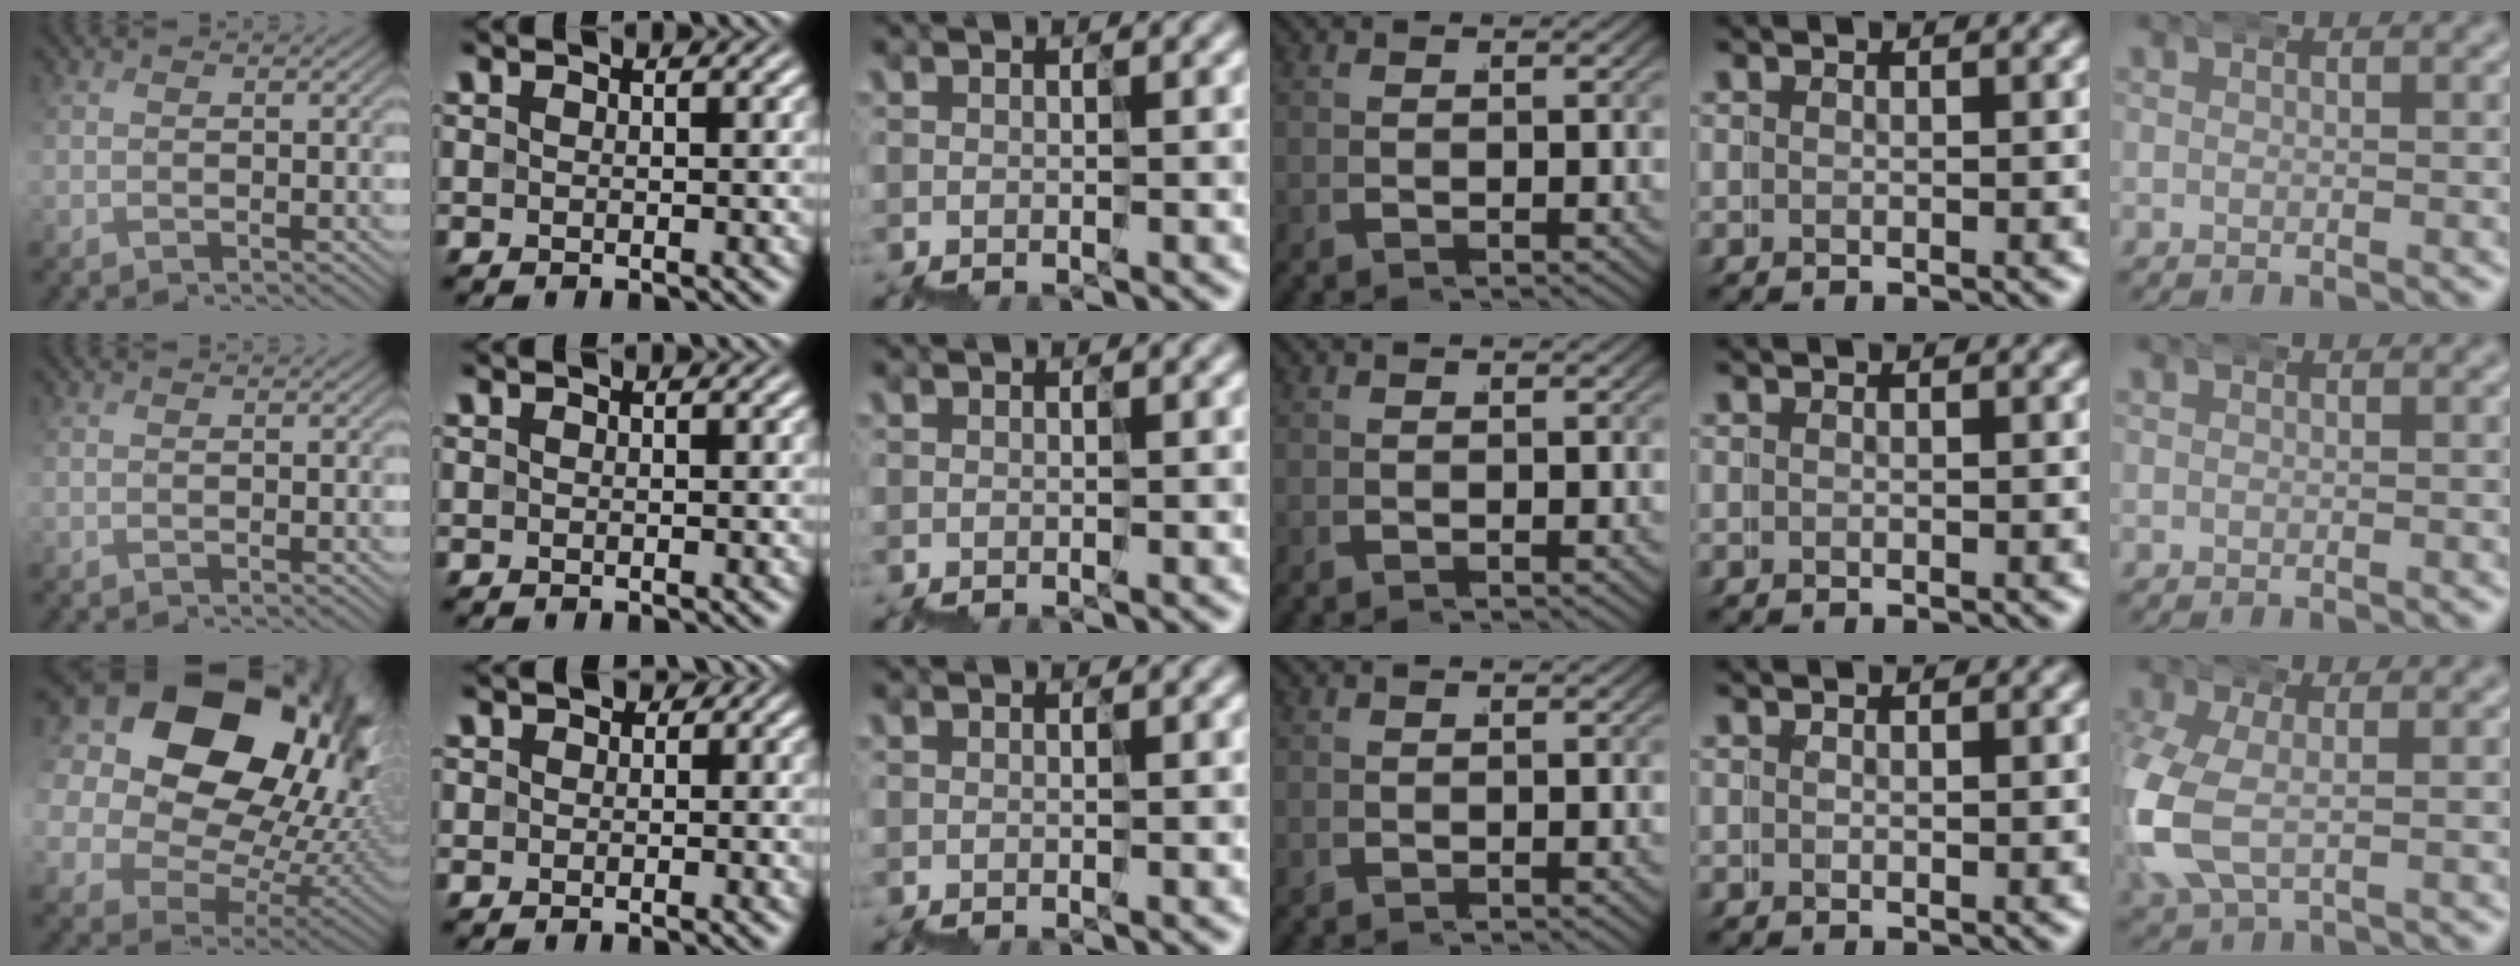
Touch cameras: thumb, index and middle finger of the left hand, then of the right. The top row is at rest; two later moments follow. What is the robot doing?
{"motion": "wrap", "object": "belt"}